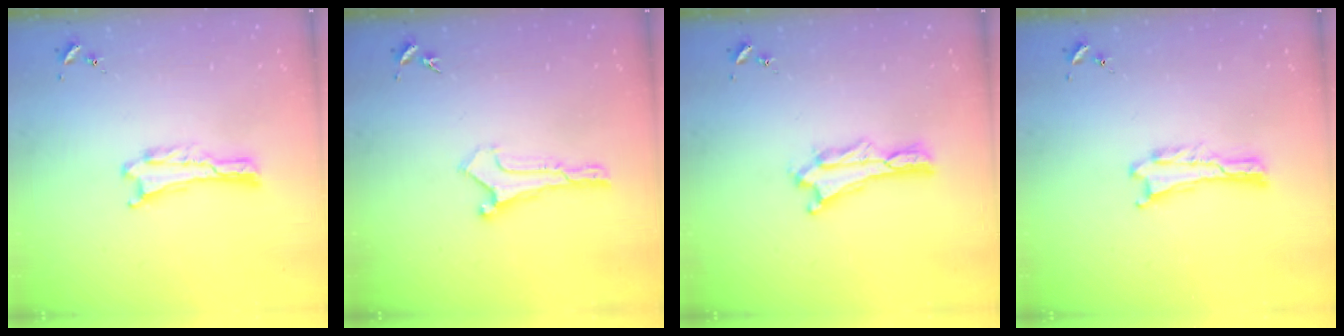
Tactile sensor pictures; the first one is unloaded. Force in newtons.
{"total": 0.0}
{"total": 0.9, "press": 0.9, "slide": 0.2}
{"total": 0.0}